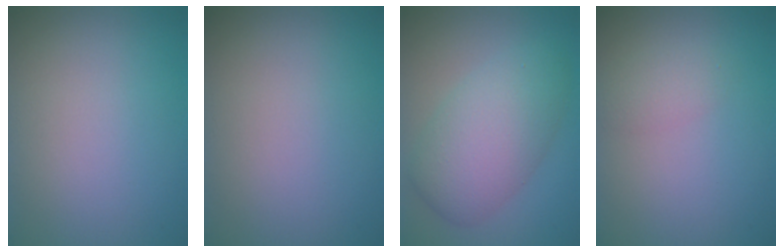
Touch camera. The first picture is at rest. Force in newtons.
{"total": 0.0}
{"total": 6.3, "press": 6.3, "slide": 0.4}
{"total": 1.6, "press": 1.6, "slide": 0.1}